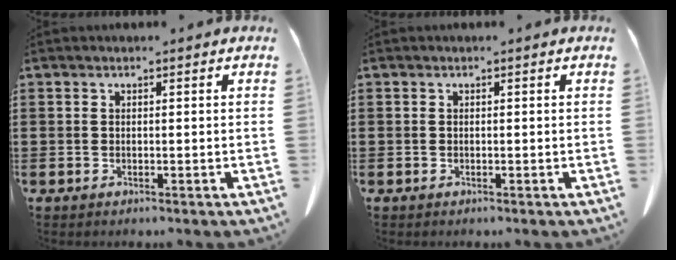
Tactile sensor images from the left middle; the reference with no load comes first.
{"total": 0.0}